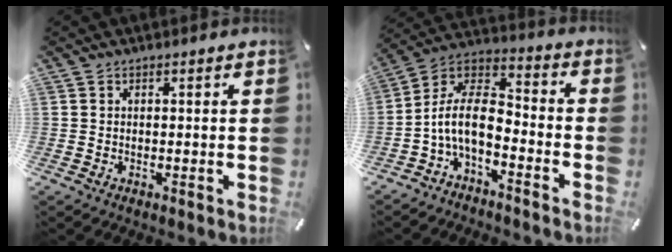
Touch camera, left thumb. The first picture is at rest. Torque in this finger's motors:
{"motor_torque": [-0.13, 1.27, 0.96, 0.94, 0.17]}